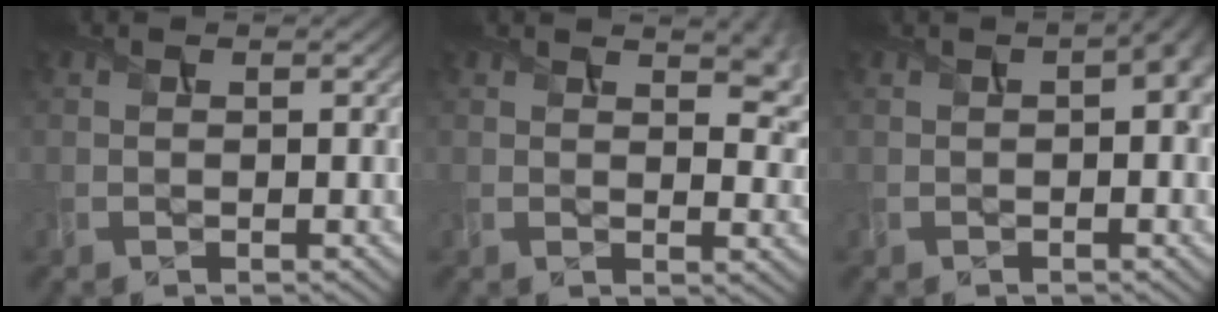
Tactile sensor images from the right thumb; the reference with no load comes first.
{"total": 6.5, "force": [3.6, 2.7, 4.7], "torque": [-0.072, -0.001, 0.065]}
{"total": 5.0, "force": [0.6, 2.0, 4.6], "torque": [-0.069, 0.003, 0.011]}